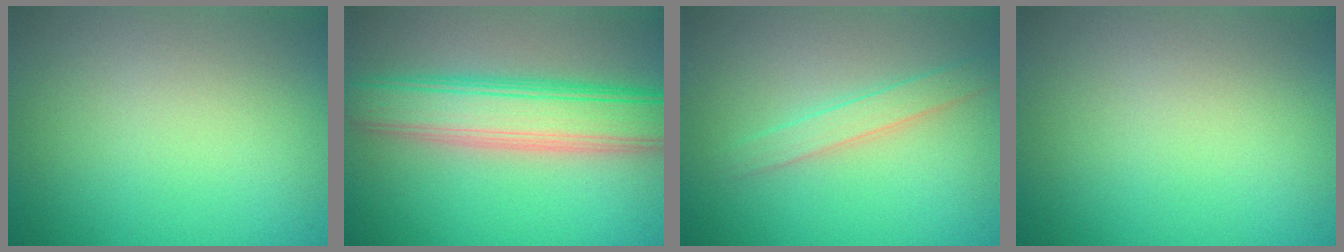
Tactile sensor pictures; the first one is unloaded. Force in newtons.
{"total": 7.1, "press": 7.1, "slide": 0.3}
{"total": 2.1, "press": 2.1, "slide": 0.1}
{"total": 0.0}